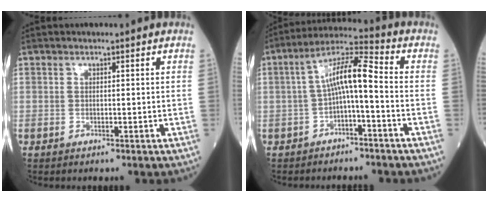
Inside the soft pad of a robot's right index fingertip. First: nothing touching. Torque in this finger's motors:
{"motor_torque": [0.99, -0.09, 0.61, 0.15]}